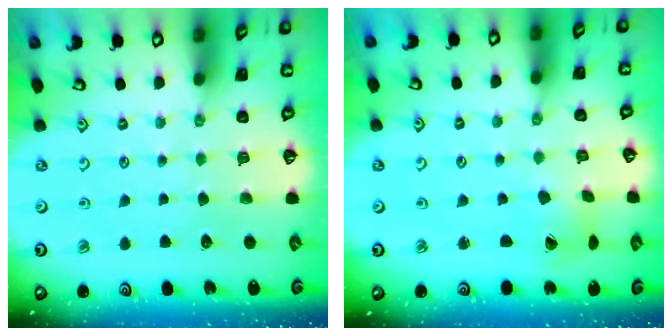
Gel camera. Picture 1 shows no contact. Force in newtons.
{"total": 2.9, "press": 2.9, "slide": 0.4}